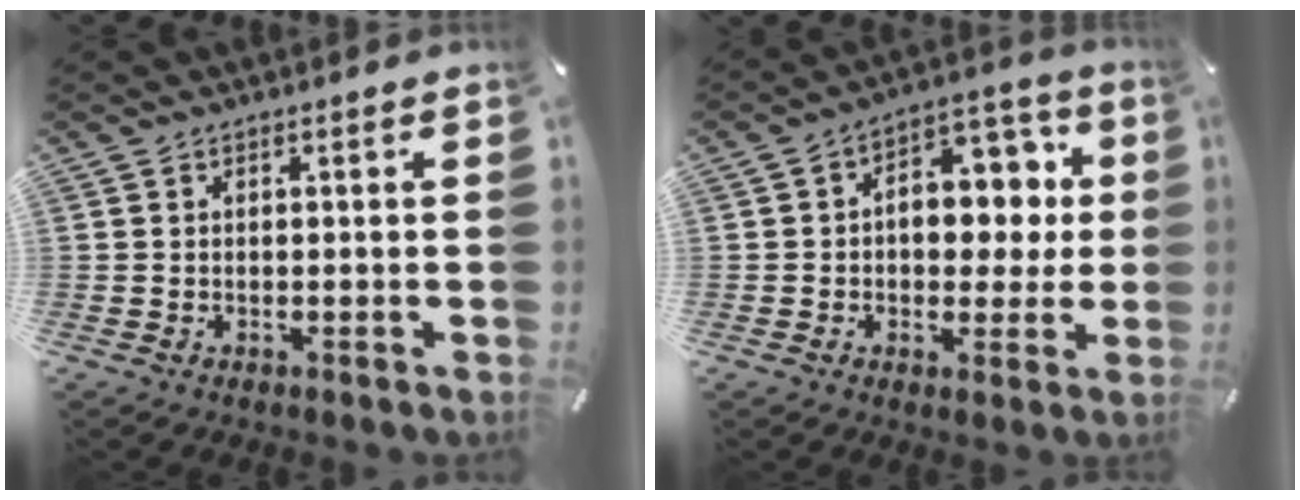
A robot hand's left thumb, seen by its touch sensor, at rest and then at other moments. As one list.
[{"total": 10.9, "force": [1.0, 7.9, 7.3], "torque": [-0.087, -0.008, 0.017]}]